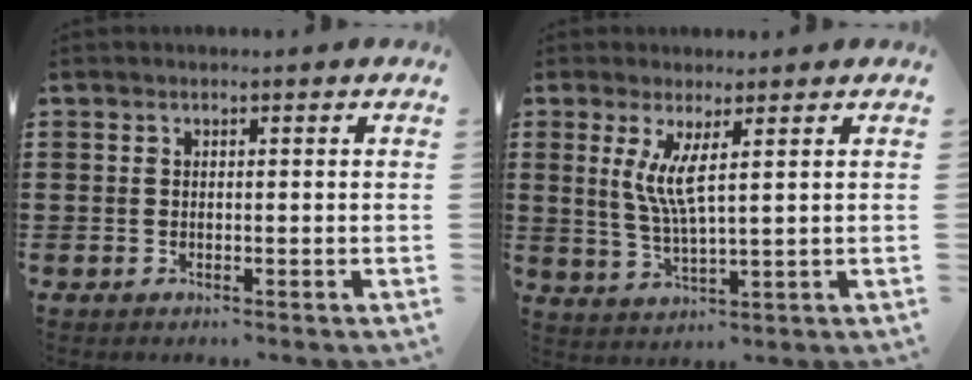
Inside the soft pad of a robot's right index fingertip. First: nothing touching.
{"total": 5.2, "force": [2.0, 0.3, 4.8], "torque": [-0.107, -0.009, 0.032]}